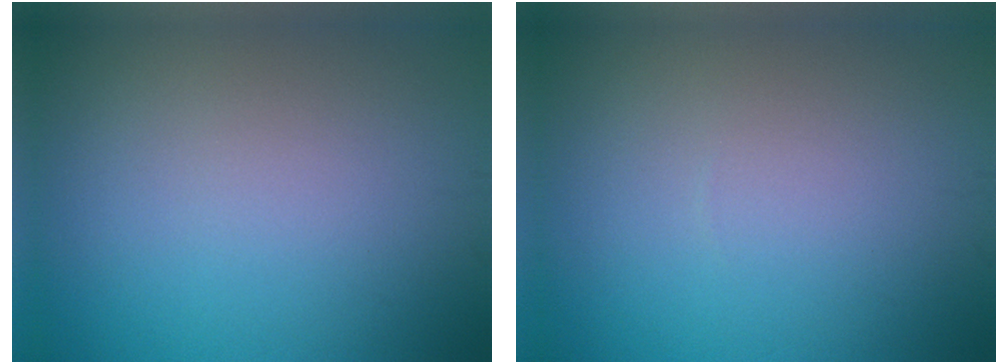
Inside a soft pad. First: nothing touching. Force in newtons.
{"total": 0.0}